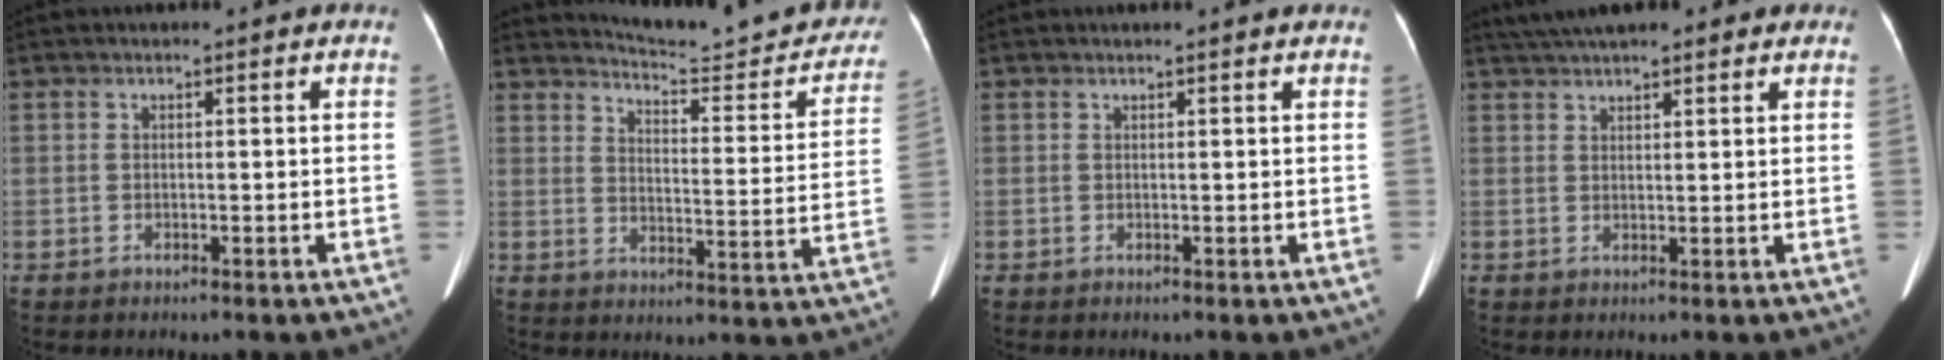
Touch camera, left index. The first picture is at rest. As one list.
[{"total": 18.8, "force": [17.9, 1.9, 5.5], "torque": [-0.062, -0.076, 0.211]}, {"total": 2.6, "force": [2.4, 0.0, 1.0], "torque": [-0.012, 0.014, 0.024]}, {"total": 10.5, "force": [8.2, 3.2, 5.6], "torque": [-0.083, 0.045, 0.123]}]